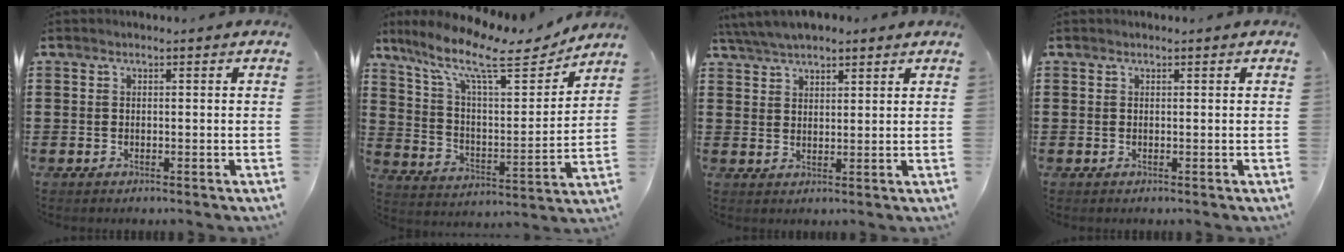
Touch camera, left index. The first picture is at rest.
{"total": 13.8, "force": [10.5, 3.1, 8.5], "torque": [-0.187, -0.057, 0.174]}
{"total": 5.3, "force": [4.7, 1.4, 1.9], "torque": [-0.052, -0.004, 0.088]}
{"total": 0.0}